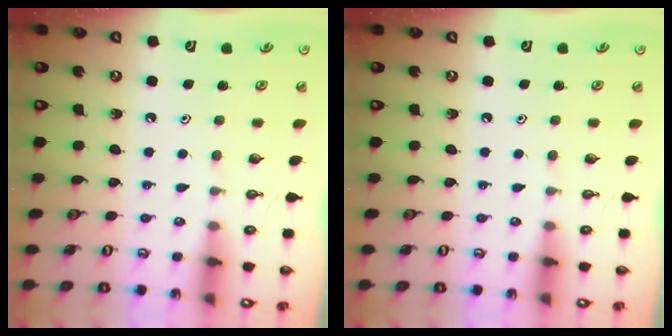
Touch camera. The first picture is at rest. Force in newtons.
{"total": 0.0}